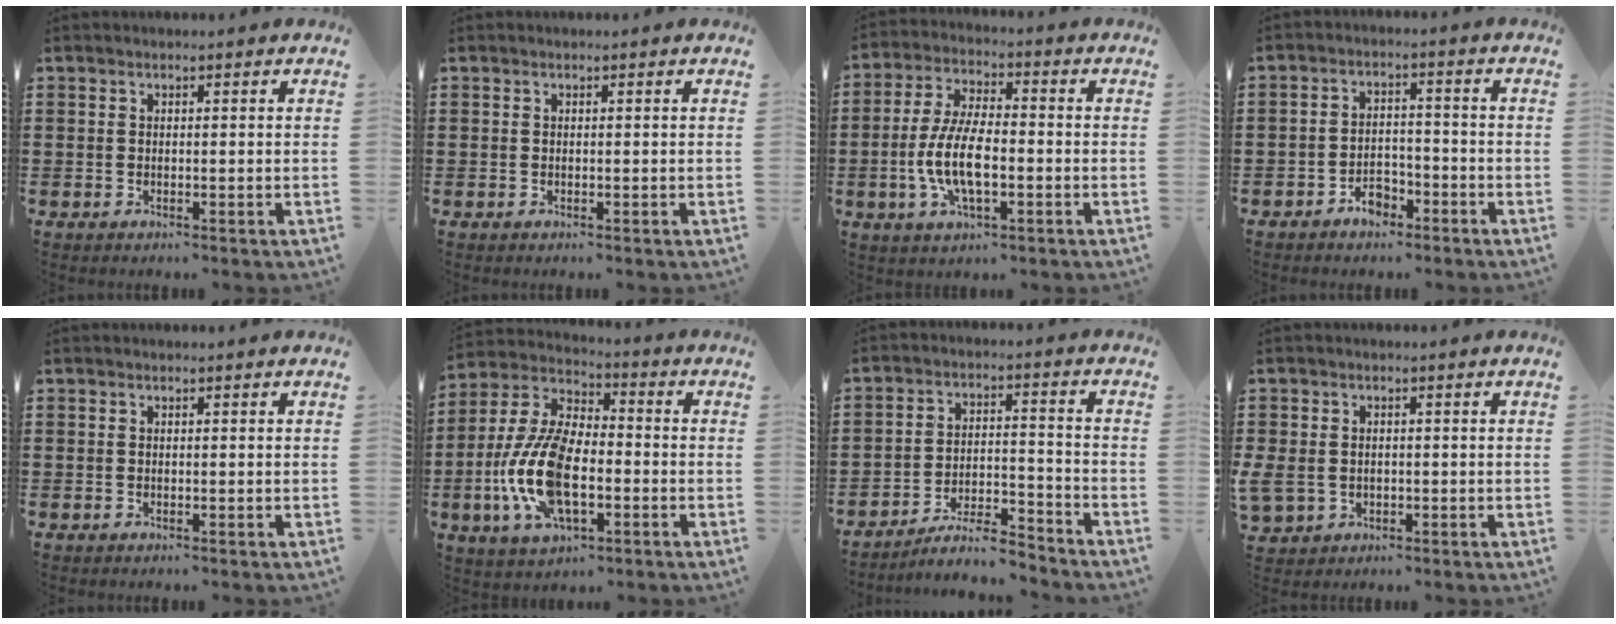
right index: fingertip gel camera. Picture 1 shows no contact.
{"total": 0.0}
{"total": 9.3, "force": [-2.1, 3.7, 8.2], "torque": [-0.186, -0.008, -0.046]}
{"total": 3.8, "force": [-2.9, 2.0, 1.5], "torque": [-0.027, 0.009, -0.056]}
{"total": 0.0}
{"total": 13.7, "force": [-3.5, 6.8, 11.4], "torque": [-0.279, -0.013, -0.071]}
{"total": 6.4, "force": [-5.8, 0.9, 2.6], "torque": [-0.054, 0.004, -0.113]}
{"total": 2.6, "force": [-0.4, 2.3, 1.1], "torque": [-0.042, 0.001, -0.013]}